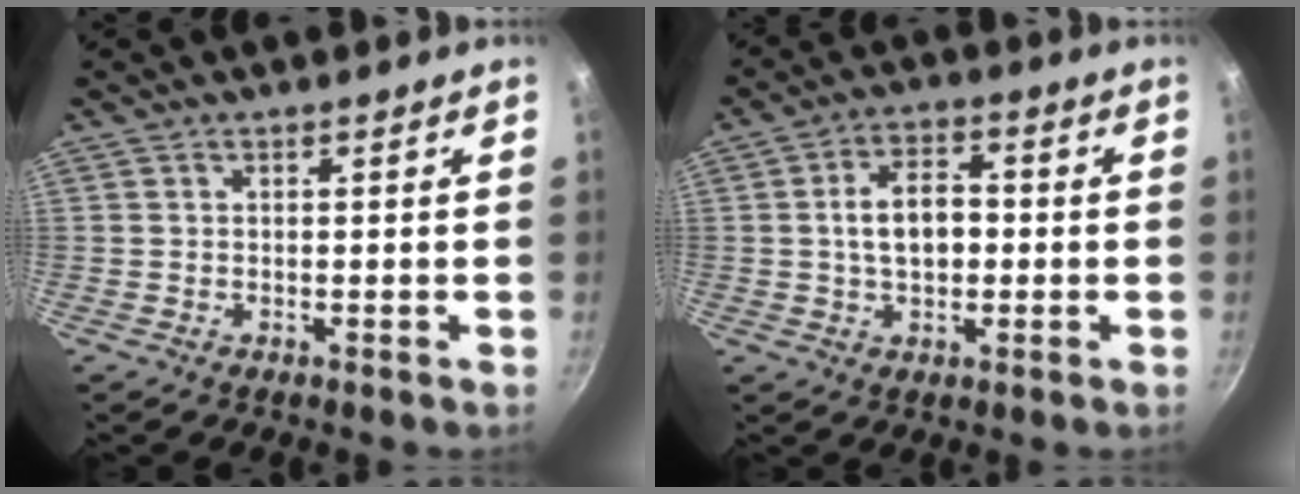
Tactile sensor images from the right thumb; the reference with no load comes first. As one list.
[{"total": 8.6, "force": [-0.1, 5.2, 6.8], "torque": [-0.095, 0.021, -0.006]}]